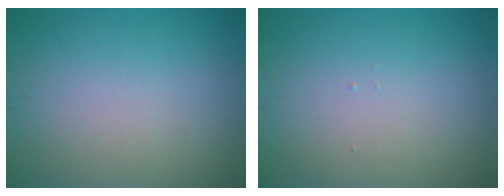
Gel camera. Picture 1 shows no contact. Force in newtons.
{"total": 0.0}